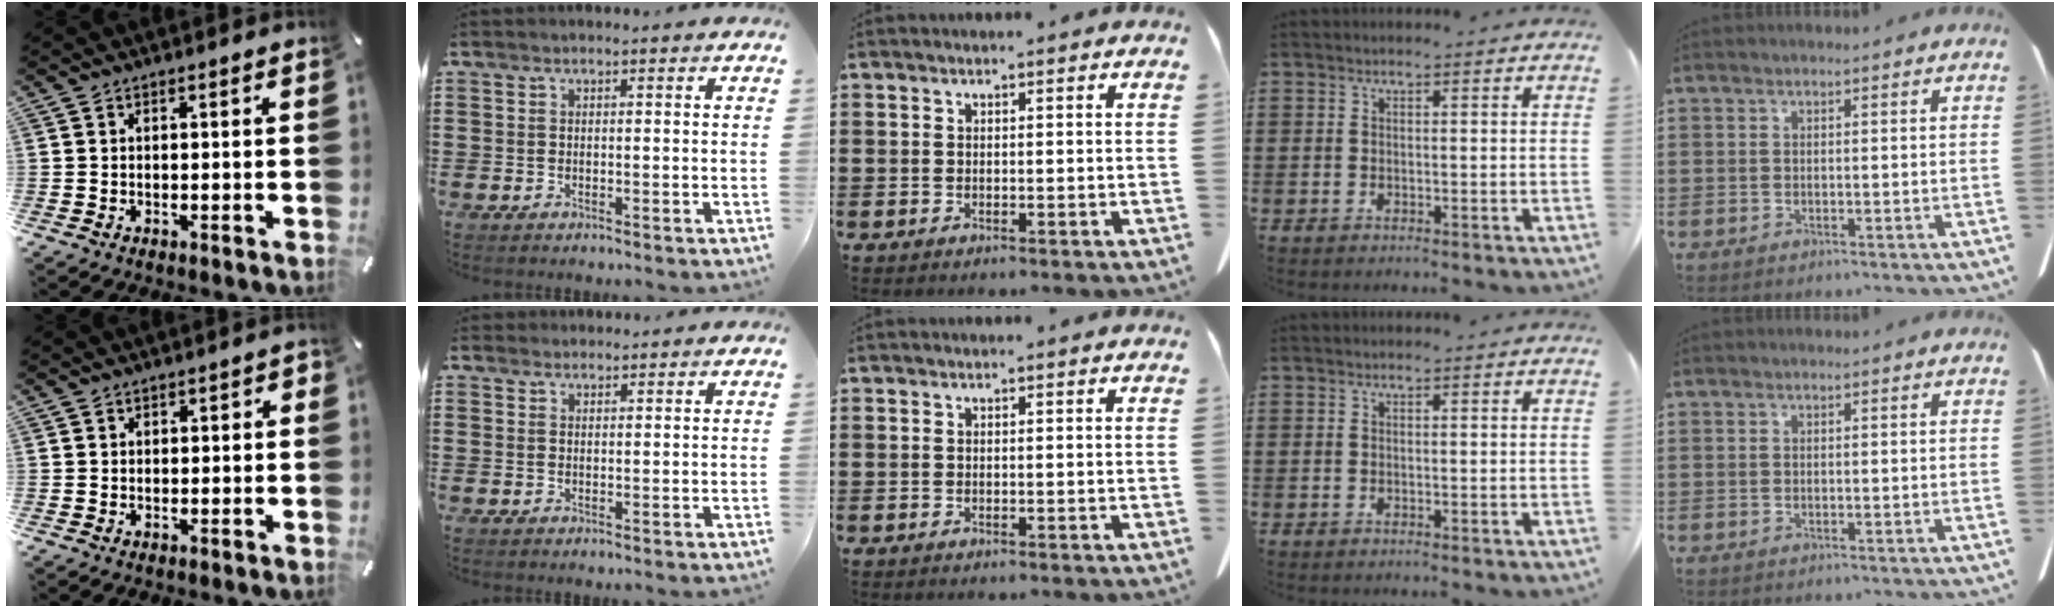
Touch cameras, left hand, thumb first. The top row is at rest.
{"thumb": {"total": 1.0, "force": [-0.2, 0.9, 0.4], "torque": [-0.007, 0.004, -0.005]}, "index": {"total": 1.5, "force": [1.4, 0.6, 0.0], "torque": [-0.003, 0.004, 0.027]}}